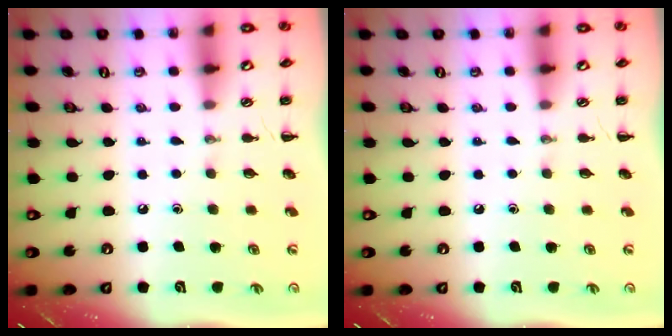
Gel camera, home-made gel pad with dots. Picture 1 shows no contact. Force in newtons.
{"total": 0.0}